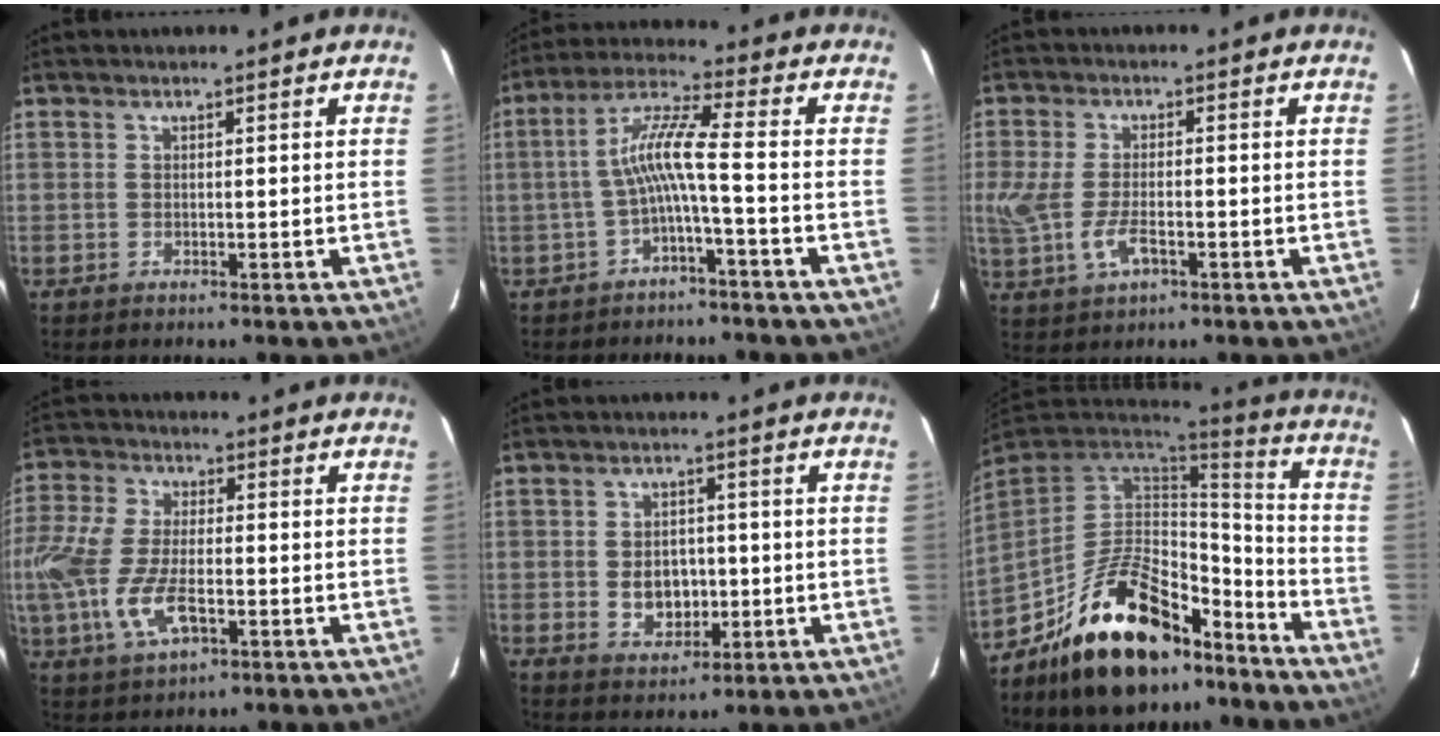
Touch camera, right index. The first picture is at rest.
{"total": 7.3, "force": [-2.5, -0.4, 6.9], "torque": [-0.158, 0.016, -0.046]}
{"total": 7.8, "force": [-2.4, 3.5, 6.6], "torque": [-0.147, -0.011, -0.042]}
{"total": 15.3, "force": [-4.0, 7.4, 12.8], "torque": [-0.291, -0.010, -0.076]}
{"total": 6.4, "force": [-0.8, 4.9, 4.0], "torque": [-0.078, 0.003, -0.003]}
{"total": 23.1, "force": [-15.6, 10.9, 13.1], "torque": [-0.250, 0.028, -0.230]}